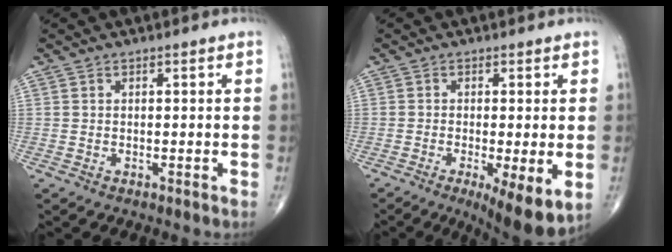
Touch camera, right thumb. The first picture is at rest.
{"total": 9.7, "force": [-3.0, 2.6, 8.9], "torque": [-0.136, -0.021, -0.043]}